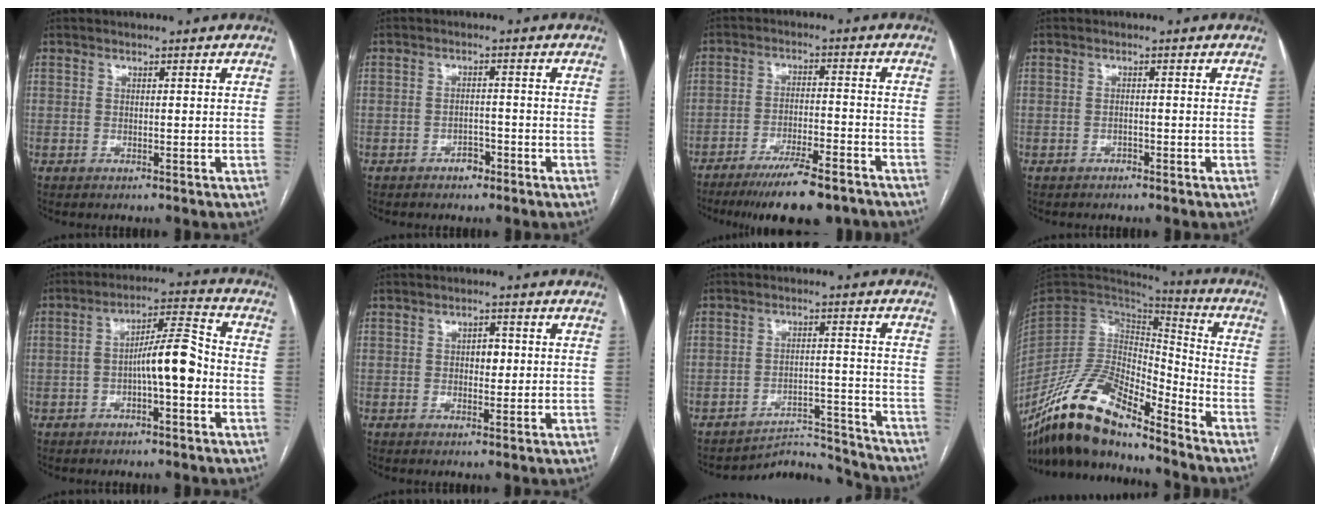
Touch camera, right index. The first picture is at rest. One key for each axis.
{"total": 1.8, "fx": -1.5, "fy": 0.7, "fz": 0.6, "tx": -0.009, "ty": 0.002, "tz": -0.026}
{"total": 12.6, "fx": -10.1, "fy": 2.2, "fz": 7.2, "tx": -0.103, "ty": -0.012, "tz": -0.155}
{"total": 0.8, "fx": -0.7, "fy": 0.3, "fz": 0.1, "tx": -0.002, "ty": 0.000, "tz": -0.014}
{"total": 8.5, "fx": -2.0, "fy": 1.6, "fz": 8.1, "tx": -0.135, "ty": 0.029, "tz": -0.034}
{"total": 2.5, "fx": 0.3, "fy": 1.5, "fz": 1.9, "tx": -0.027, "ty": 0.005, "tz": 0.005}
{"total": 8.5, "fx": -8.2, "fy": 1.0, "fz": -1.9, "tx": 0.039, "ty": 0.042, "tz": -0.116}
{"total": 17.6, "fx": -14.0, "fy": 5.0, "fz": 9.4, "tx": -0.167, "ty": 0.017, "tz": -0.258}